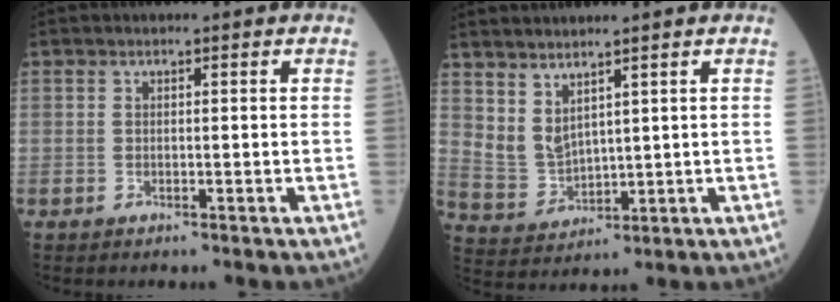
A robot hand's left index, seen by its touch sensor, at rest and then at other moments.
{"total": 5.1, "force": [3.7, 2.1, 2.8], "torque": [-0.068, -0.005, 0.091]}